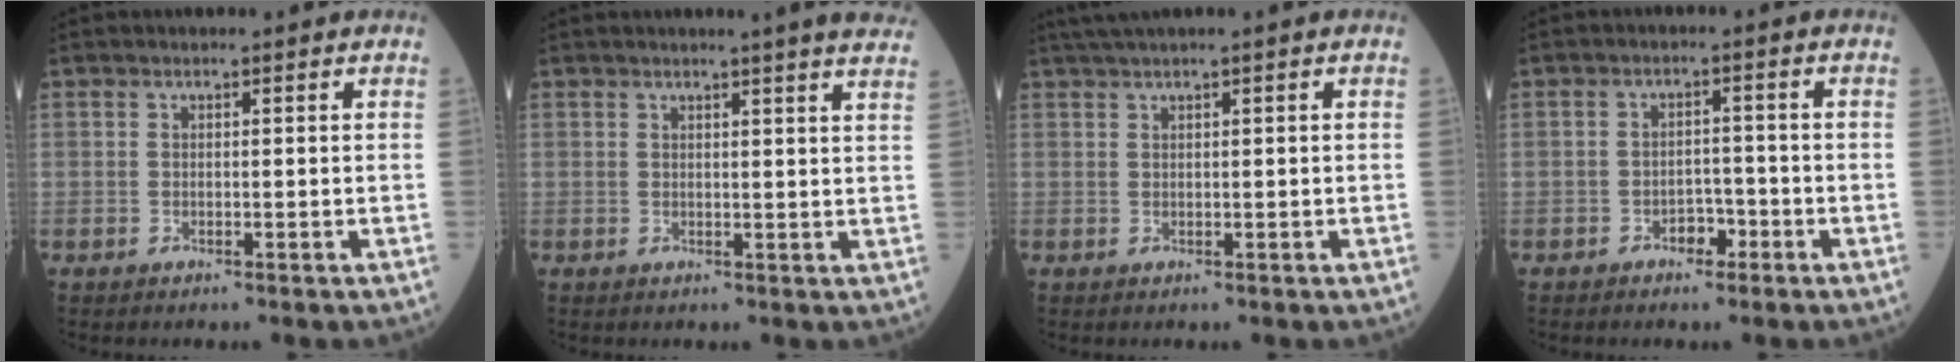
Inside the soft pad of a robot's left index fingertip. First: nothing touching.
{"total": 8.2, "force": [7.3, -0.7, 3.7], "torque": [-0.042, -0.013, 0.058]}
{"total": 2.3, "force": [1.6, -0.5, 1.6], "torque": [-0.037, 0.014, 0.036]}
{"total": 2.8, "force": [-1.8, 1.6, 1.5], "torque": [-0.019, 0.007, -0.029]}